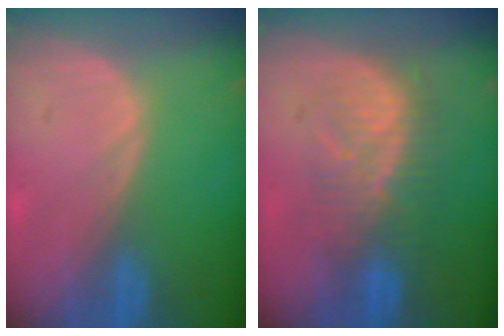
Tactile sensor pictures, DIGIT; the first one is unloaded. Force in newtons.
{"total": 8.0, "press": 7.9, "slide": 1.5}